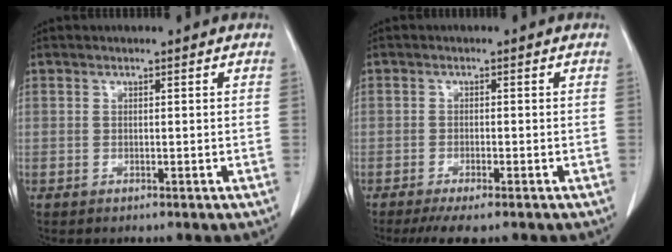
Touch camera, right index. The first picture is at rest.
{"total": 4.7, "force": [-3.5, 0.9, 3.0], "torque": [-0.045, -0.009, -0.053]}